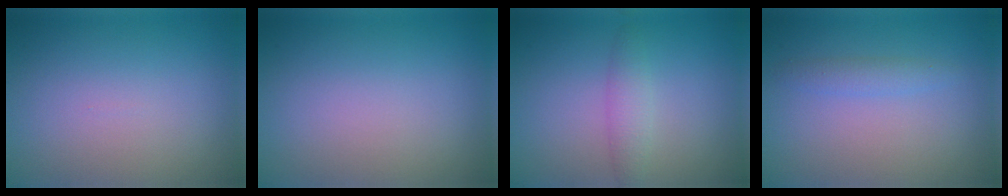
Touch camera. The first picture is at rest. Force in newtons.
{"total": 0.0}
{"total": 1.9, "press": 1.9, "slide": 0.0}
{"total": 1.5, "press": 1.4, "slide": 0.1}